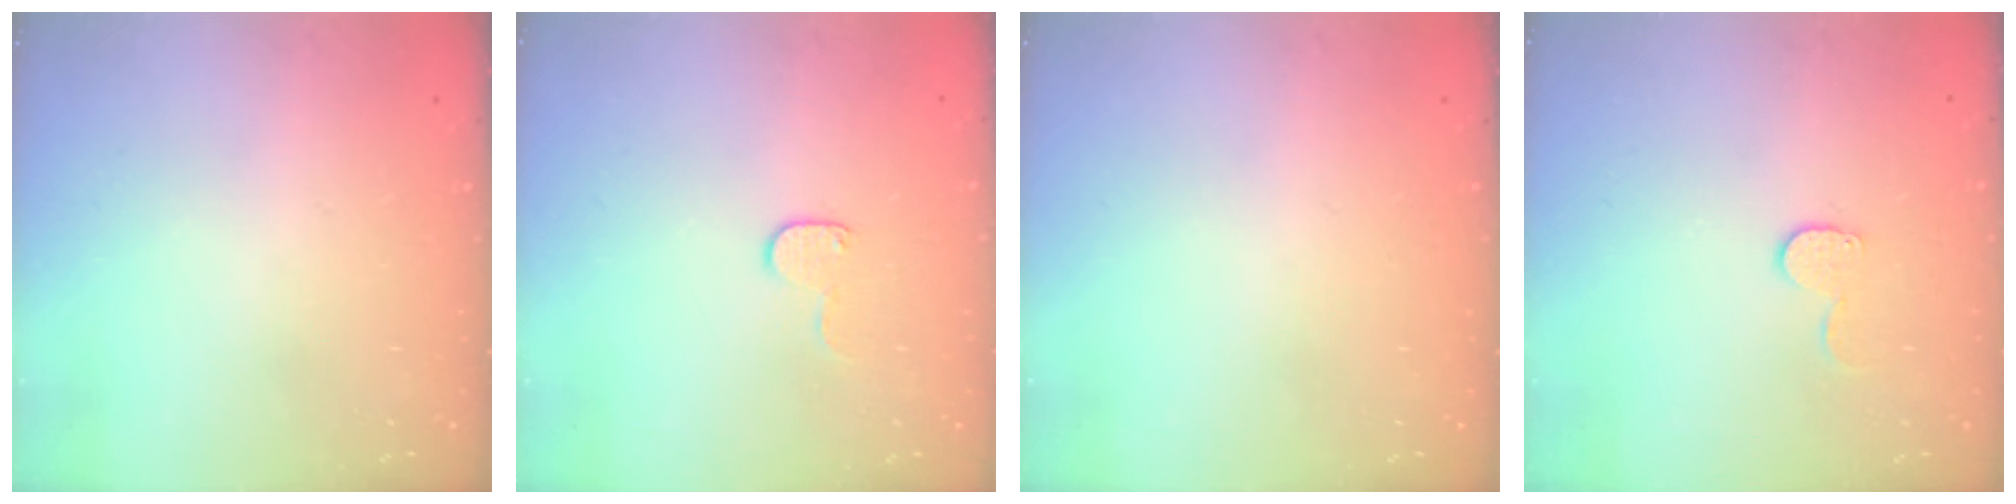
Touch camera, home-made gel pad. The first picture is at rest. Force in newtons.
{"total": 5.6, "press": 5.5, "slide": 0.5}
{"total": 0.0}
{"total": 7.1, "press": 7.1, "slide": 0.4}